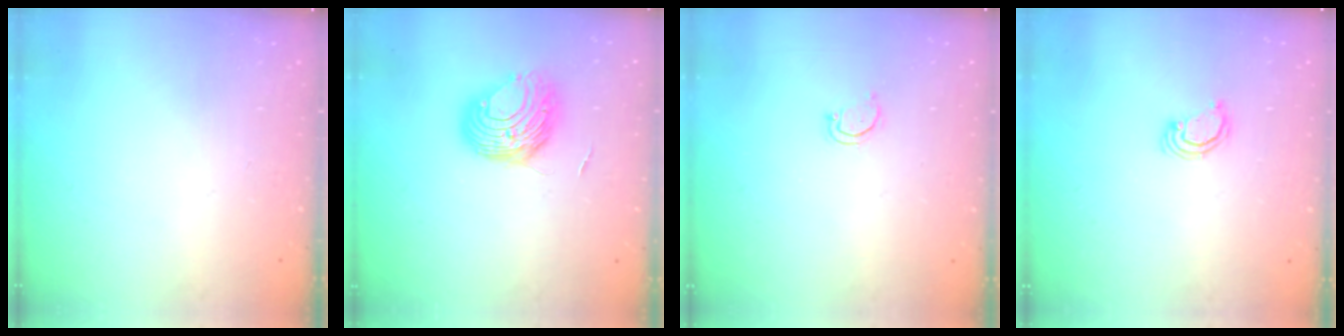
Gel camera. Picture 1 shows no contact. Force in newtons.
{"total": 8.8, "press": 8.8, "slide": 0.8}
{"total": 2.6, "press": 2.6, "slide": 0.2}
{"total": 2.3, "press": 2.3, "slide": 0.2}